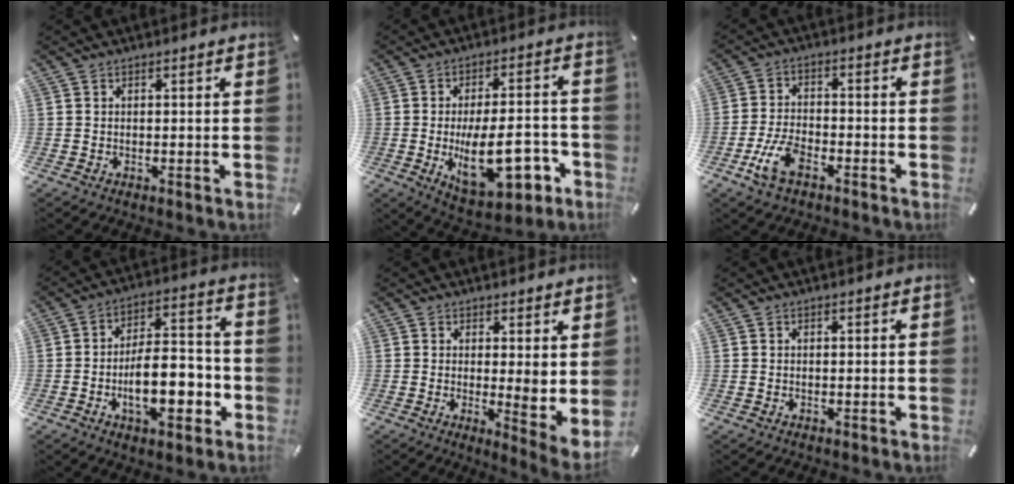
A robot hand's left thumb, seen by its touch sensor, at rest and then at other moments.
{"total": 17.8, "force": [-4.2, 8.8, 14.9], "torque": [-0.218, 0.000, -0.056]}
{"total": 8.1, "force": [-4.0, 4.3, 5.6], "torque": [-0.131, 0.008, -0.078]}
{"total": 14.5, "force": [-4.4, 7.6, 11.5], "torque": [-0.170, 0.009, -0.077]}
{"total": 4.9, "force": [1.3, 1.1, 4.5], "torque": [-0.053, -0.039, 0.022]}
{"total": 0.0}